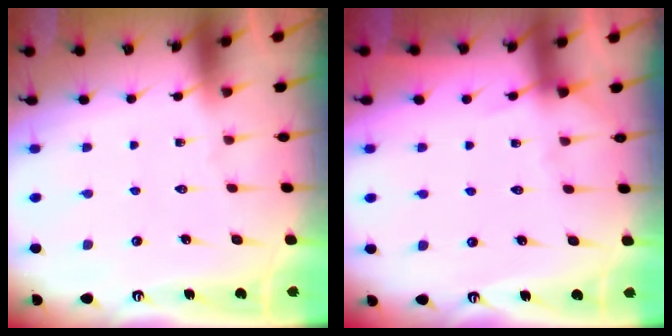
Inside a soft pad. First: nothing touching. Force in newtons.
{"total": 3.3, "press": 3.2, "slide": 0.5}